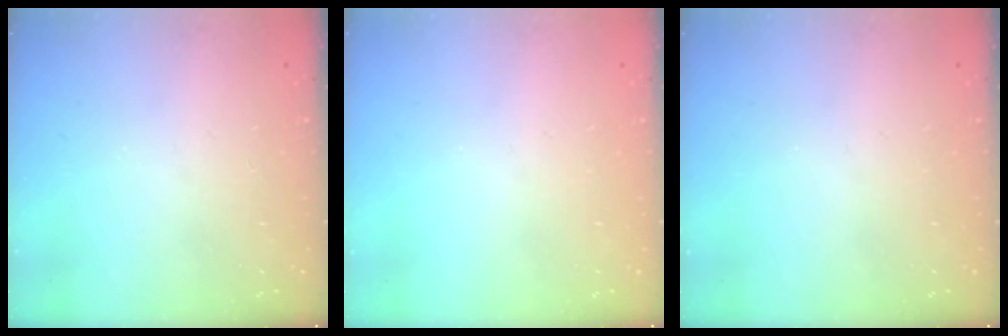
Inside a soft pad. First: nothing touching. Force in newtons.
{"total": 0.0}
{"total": 0.0}